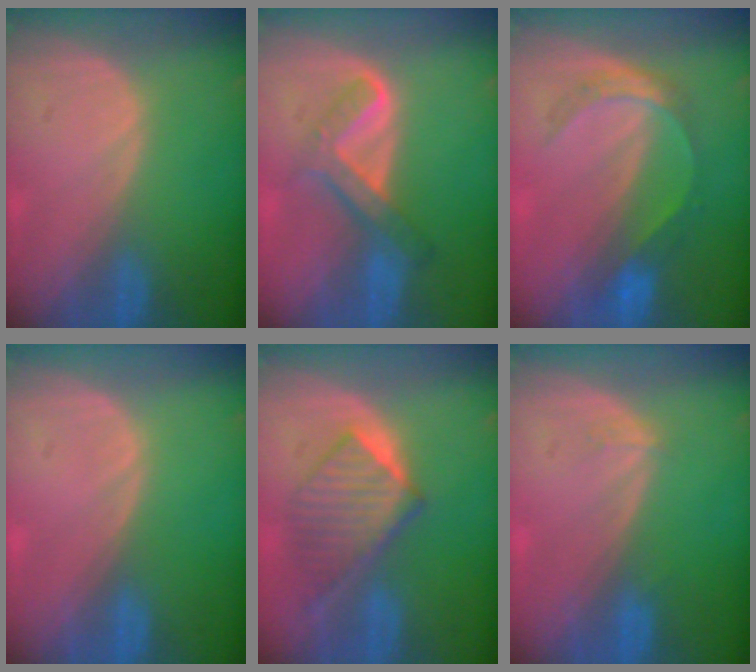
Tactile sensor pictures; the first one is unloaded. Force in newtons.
{"total": 6.2, "press": 5.4, "slide": 3.1}
{"total": 5.4, "press": 5.1, "slide": 1.7}
{"total": 0.0}
{"total": 6.7, "press": 6.6, "slide": 0.6}
{"total": 0.9, "press": 0.8, "slide": 0.2}